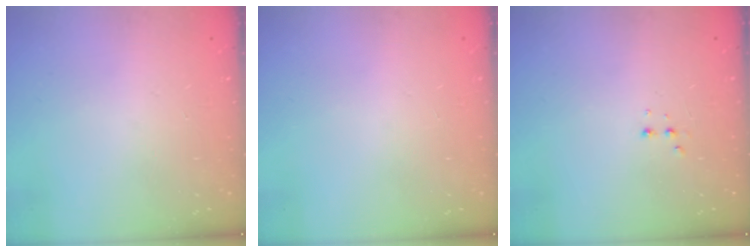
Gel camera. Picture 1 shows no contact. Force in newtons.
{"total": 0.0}
{"total": 2.9, "press": 2.7, "slide": 1.0}